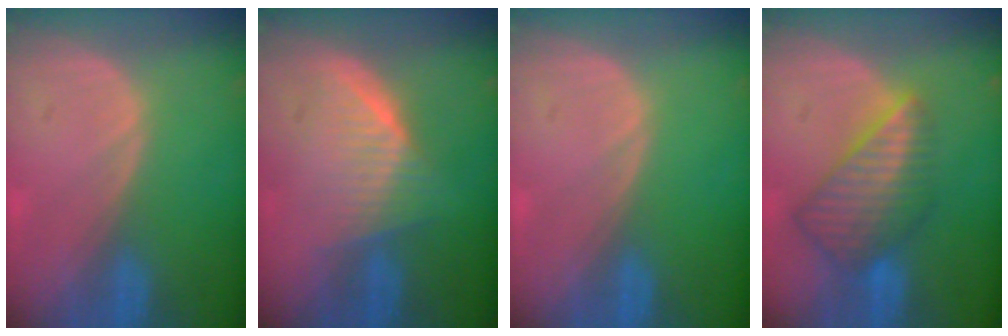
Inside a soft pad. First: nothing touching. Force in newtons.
{"total": 6.1, "press": 6.1, "slide": 0.9}
{"total": 0.0}
{"total": 8.5, "press": 7.4, "slide": 4.2}